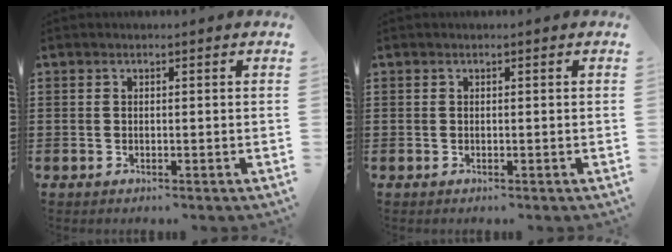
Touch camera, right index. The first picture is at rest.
{"total": 0.0}